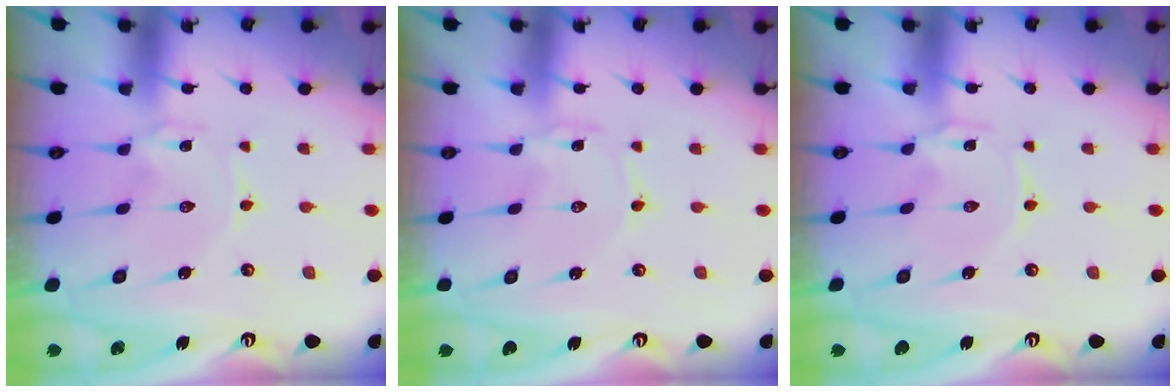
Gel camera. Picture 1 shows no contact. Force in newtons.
{"total": 0.0}
{"total": 0.0}